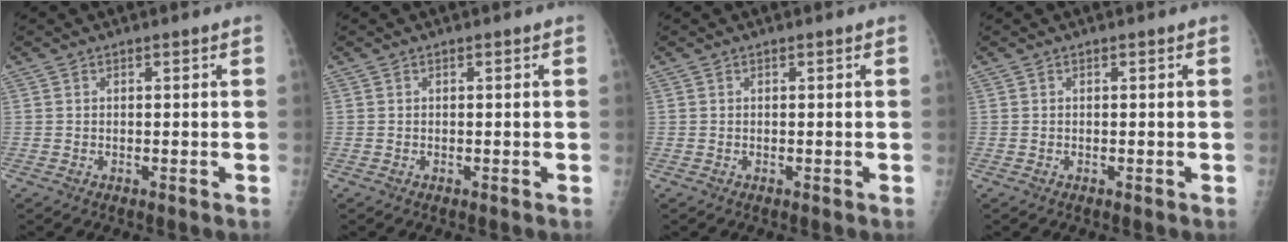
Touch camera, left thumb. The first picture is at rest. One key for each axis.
{"total": 0.0}
{"total": 0.0}
{"total": 0.0}